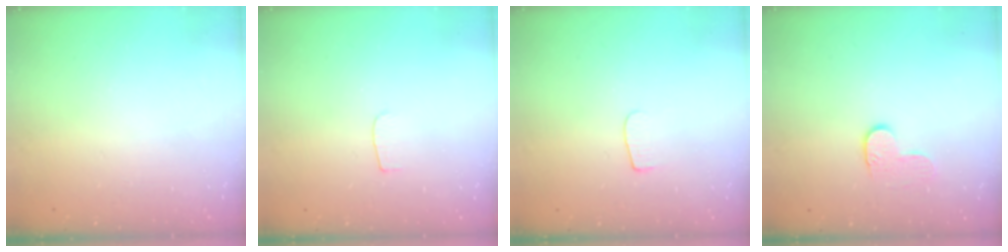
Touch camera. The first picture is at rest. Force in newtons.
{"total": 3.0, "press": 3.0, "slide": 0.4}
{"total": 4.5, "press": 4.4, "slide": 0.6}
{"total": 5.4, "press": 5.4, "slide": 0.3}